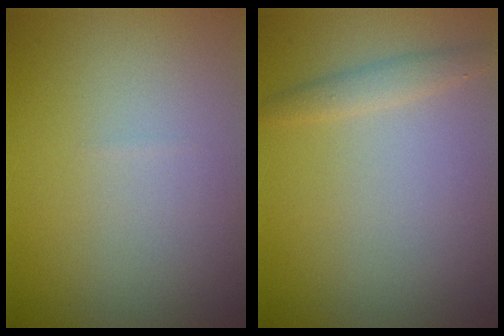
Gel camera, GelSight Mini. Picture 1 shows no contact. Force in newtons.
{"total": 1.4, "press": 1.4, "slide": 0.0}